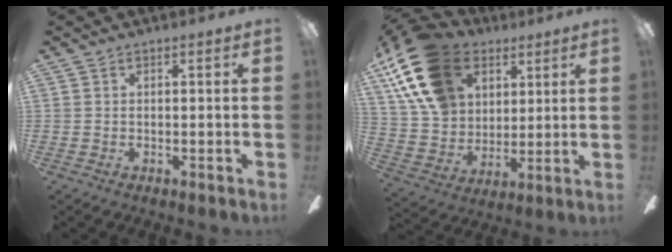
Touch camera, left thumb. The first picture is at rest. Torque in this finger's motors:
{"motor_torque": [2.49, 2.52, 1.39, -1.38, 0.50]}